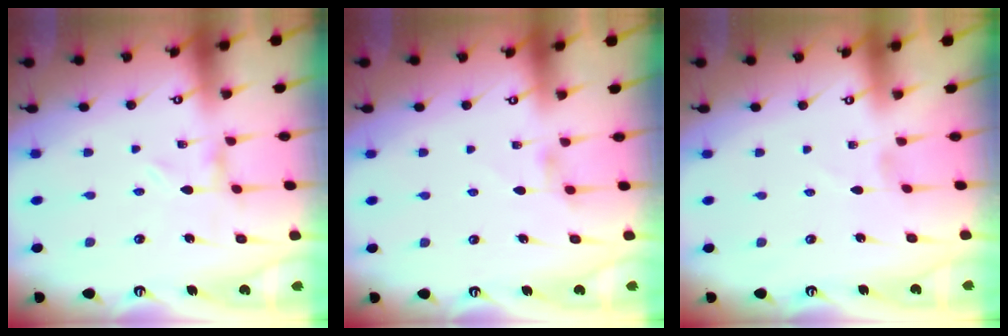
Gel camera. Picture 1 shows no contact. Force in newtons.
{"total": 2.0, "press": 2.0, "slide": 0.4}
{"total": 1.0, "press": 1.0, "slide": 0.1}